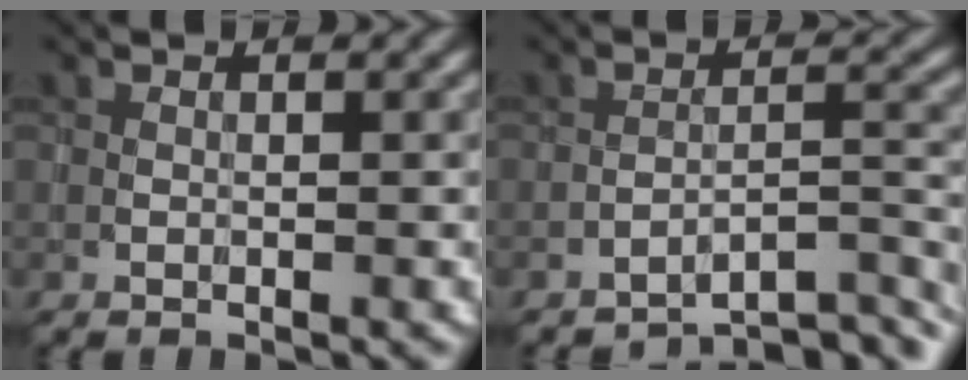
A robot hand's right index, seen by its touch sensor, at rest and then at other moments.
{"total": 6.6, "force": [-6.2, 0.9, 1.9], "torque": [-0.016, 0.009, -0.090]}